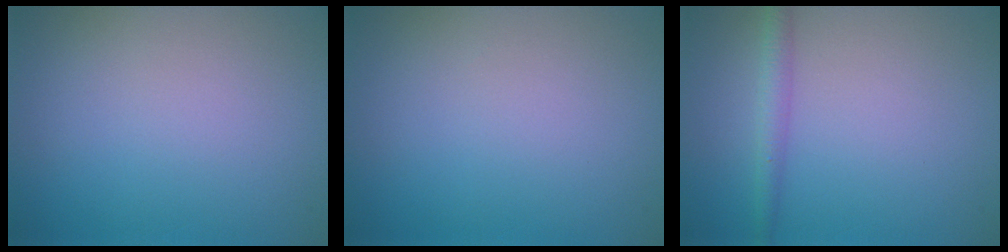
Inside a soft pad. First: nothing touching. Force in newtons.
{"total": 0.0}
{"total": 1.8, "press": 1.8, "slide": 0.1}